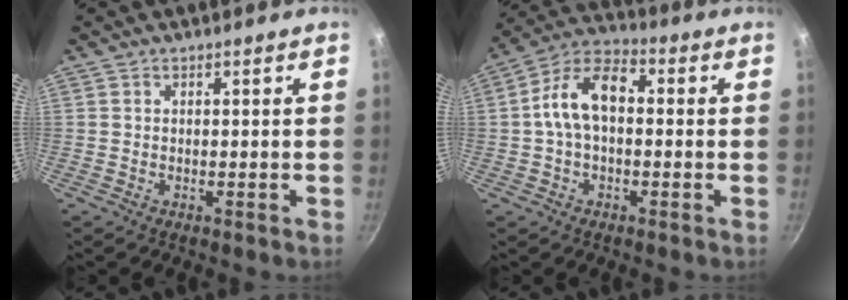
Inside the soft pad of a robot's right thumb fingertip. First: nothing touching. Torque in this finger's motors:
{"motor_torque": [0.00, 1.99, 1.16, -0.27, 0.13]}